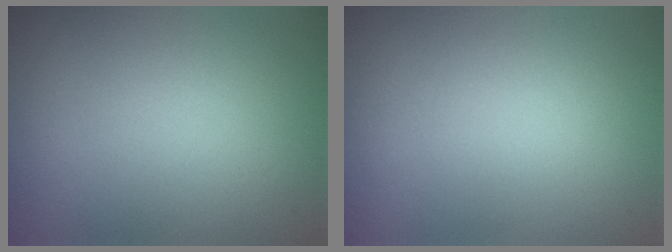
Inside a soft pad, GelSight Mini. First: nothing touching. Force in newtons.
{"total": 0.0}